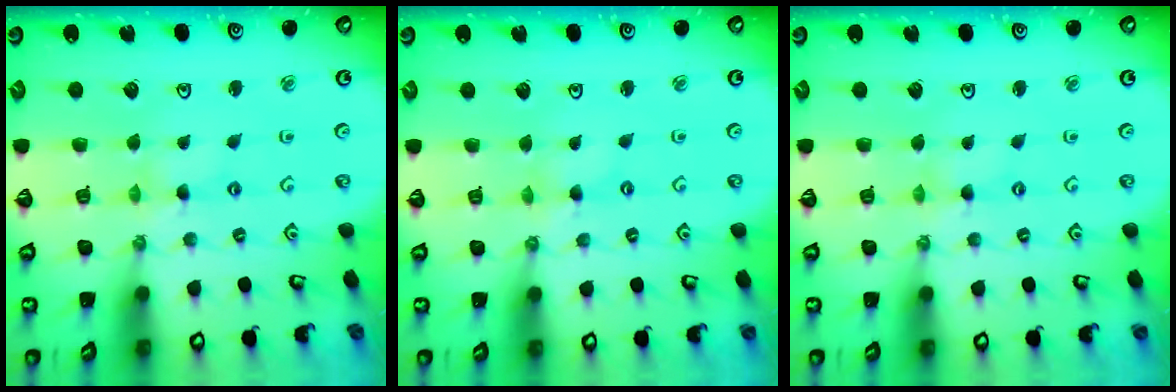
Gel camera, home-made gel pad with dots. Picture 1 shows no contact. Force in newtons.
{"total": 0.0}
{"total": 0.0}